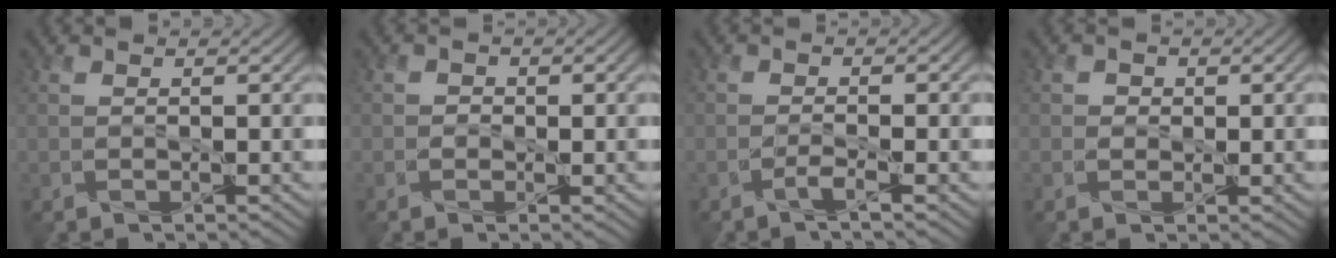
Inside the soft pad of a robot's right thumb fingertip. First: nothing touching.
{"total": 1.1, "force": [-0.4, 1.0, 0.3], "torque": [0.000, -0.001, -0.012]}
{"total": 1.6, "force": [-1.2, -0.2, 1.0], "torque": [-0.020, 0.008, -0.026]}
{"total": 1.3, "force": [0.0, 1.2, 0.4], "torque": [-0.004, -0.001, -0.005]}